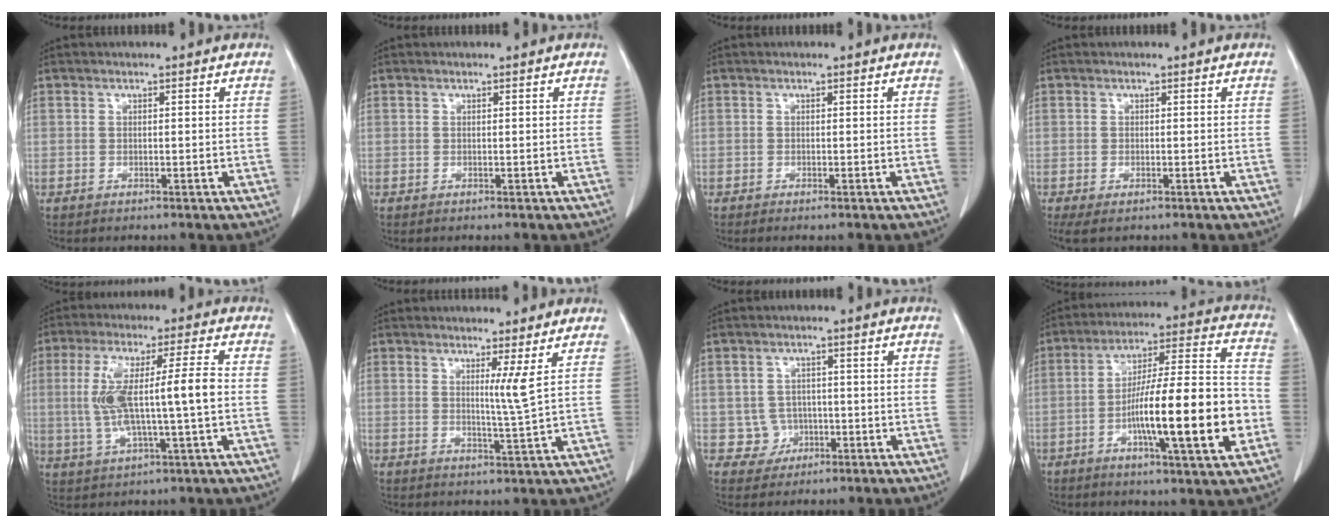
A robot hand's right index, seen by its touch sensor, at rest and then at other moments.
{"total": 0.0}
{"total": 0.6, "force": [-0.4, -0.1, 0.4], "torque": [-0.010, -0.002, -0.006]}
{"total": 2.5, "force": [-1.6, 0.8, 1.7], "torque": [-0.030, -0.009, -0.023]}
{"total": 11.8, "force": [-0.2, 1.0, 11.8], "torque": [-0.234, 0.016, -0.001]}
{"total": 2.9, "force": [1.2, -1.1, 2.3], "torque": [-0.043, -0.019, 0.025]}
{"total": 3.4, "force": [-0.8, 3.3, 0.0], "torque": [0.012, 0.012, -0.006]}
{"total": 18.9, "force": [-5.0, 1.7, 18.1], "torque": [-0.292, 0.007, -0.077]}